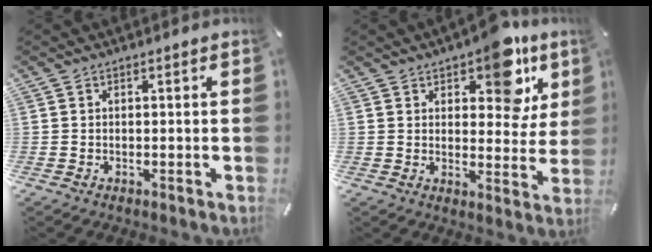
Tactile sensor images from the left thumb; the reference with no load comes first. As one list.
[{"total": 12.3, "force": [7.8, 6.3, 7.1], "torque": [-0.074, -0.052, 0.131]}]